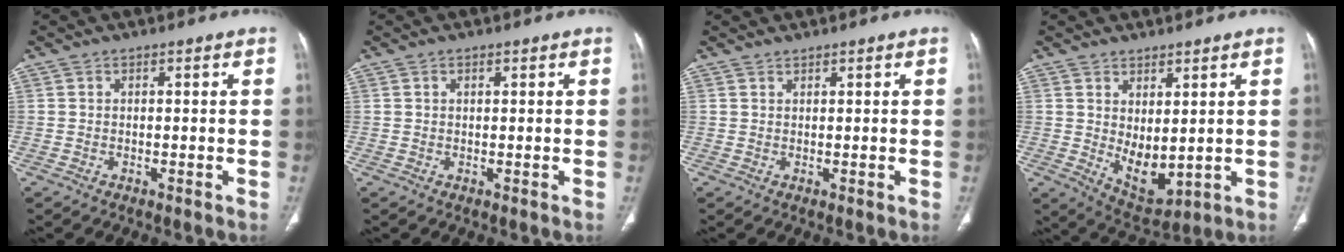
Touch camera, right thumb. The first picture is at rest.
{"total": 0.7, "force": [0.4, 0.3, 0.5], "torque": [-0.009, 0.001, 0.006]}
{"total": 0.7, "force": [0.7, 0.1, 0.0], "torque": [-0.001, -0.007, 0.014]}
{"total": 7.7, "force": [1.1, 4.1, 6.4], "torque": [-0.086, -0.025, 0.044]}